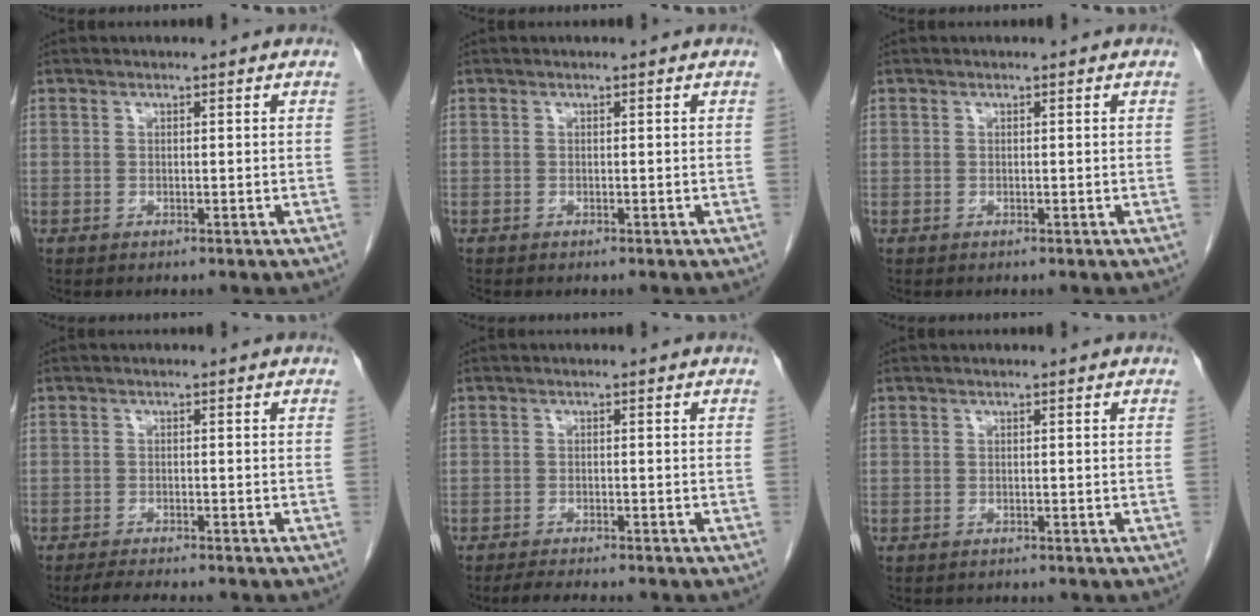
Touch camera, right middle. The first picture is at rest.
{"total": 0.0}
{"total": 0.0}
{"total": 4.7, "force": [-4.2, 0.4, 2.2], "torque": [-0.034, -0.012, -0.064]}
{"total": 5.2, "force": [-4.6, 0.6, 2.4], "torque": [-0.036, -0.011, -0.067]}
{"total": 1.1, "force": [-1.0, 0.5, 0.1], "torque": [-0.012, -0.002, -0.015]}